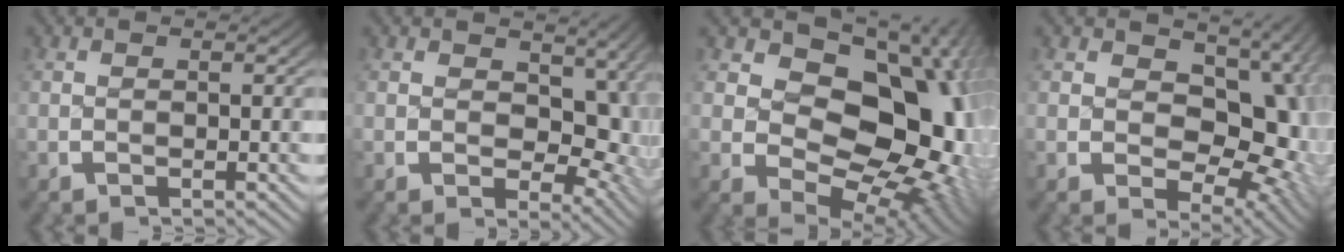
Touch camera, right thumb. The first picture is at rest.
{"total": 7.0, "force": [1.5, 4.9, 4.7], "torque": [-0.061, -0.026, 0.033]}
{"total": 17.8, "force": [0.4, 11.7, 13.3], "torque": [-0.214, -0.049, 0.028]}
{"total": 12.8, "force": [1.0, 8.8, 9.2], "torque": [-0.142, -0.033, 0.031]}